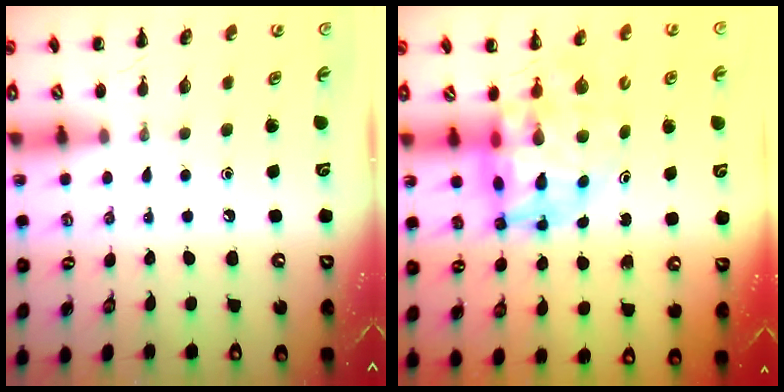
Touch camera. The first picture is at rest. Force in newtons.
{"total": 10.7, "press": 10.2, "slide": 3.2}